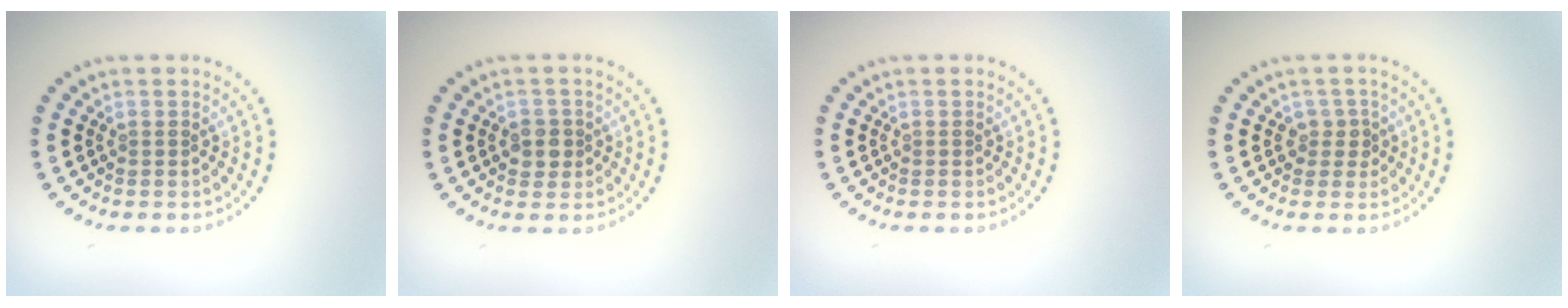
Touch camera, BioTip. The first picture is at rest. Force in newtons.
{"total": 1.9, "press": 1.8, "slide": 0.7}
{"total": 0.0}
{"total": 1.6, "press": 1.3, "slide": 1.0}